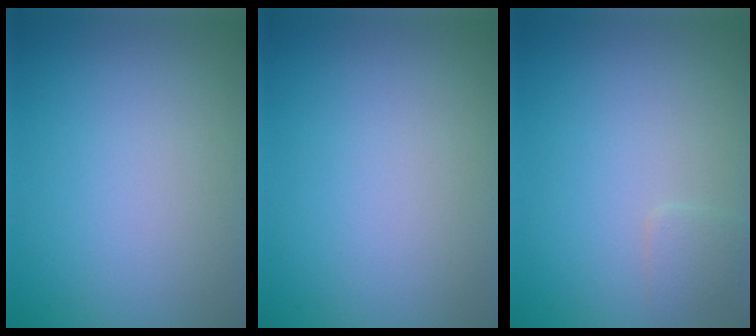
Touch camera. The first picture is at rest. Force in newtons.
{"total": 0.0}
{"total": 1.0, "press": 1.0, "slide": 0.0}